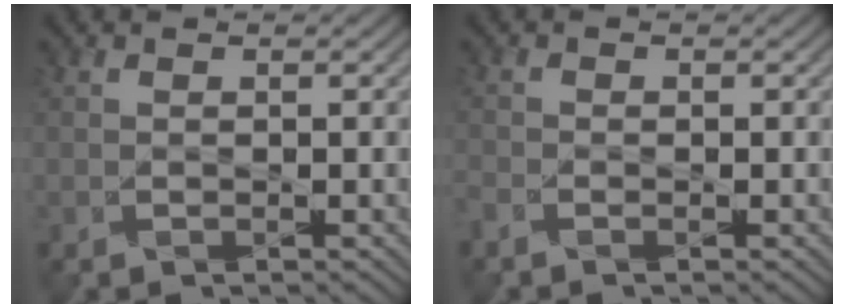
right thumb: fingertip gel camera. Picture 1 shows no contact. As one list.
[{"total": 1.5, "force": [-1.2, 0.5, 0.6], "torque": [-0.020, -0.006, -0.032]}]